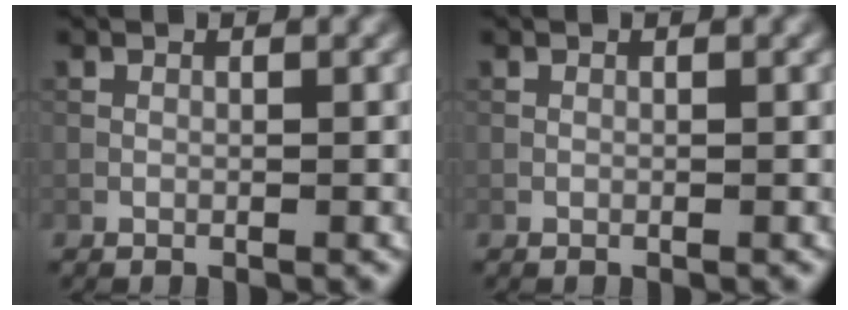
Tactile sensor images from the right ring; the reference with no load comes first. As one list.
[{"total": 0.0}]